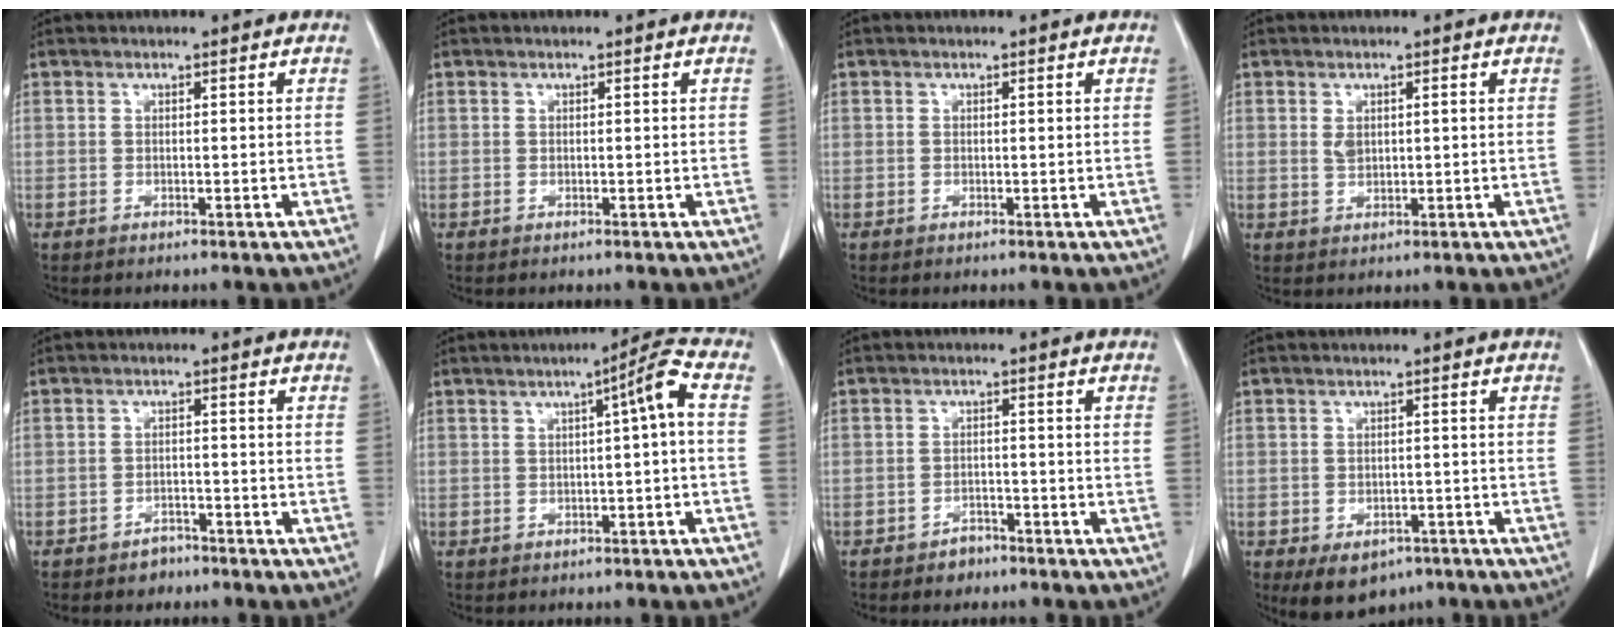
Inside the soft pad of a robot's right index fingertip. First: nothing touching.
{"total": 0.0}
{"total": 0.0}
{"total": 1.9, "force": [0.4, 1.1, 1.5], "torque": [-0.031, 0.005, 0.015]}
{"total": 2.6, "force": [-2.1, 1.4, 0.5], "torque": [-0.010, 0.006, -0.025]}
{"total": 4.4, "force": [0.2, -0.4, 4.4], "torque": [-0.063, 0.013, 0.003]}
{"total": 2.5, "force": [-2.0, 1.4, 0.6], "torque": [-0.010, 0.006, -0.025]}
{"total": 6.6, "force": [-4.1, 4.4, 2.8], "torque": [-0.037, 0.001, -0.049]}